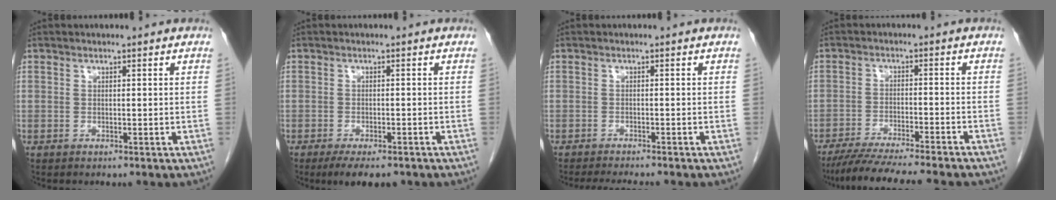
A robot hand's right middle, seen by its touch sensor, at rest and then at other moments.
{"total": 6.1, "force": [-4.5, 2.0, 3.6], "torque": [-0.046, -0.007, -0.067]}
{"total": 4.6, "force": [-4.1, 0.0, 1.9], "torque": [-0.024, -0.012, -0.064]}
{"total": 15.8, "force": [-13.8, 0.7, 7.7], "torque": [-0.115, -0.030, -0.203]}